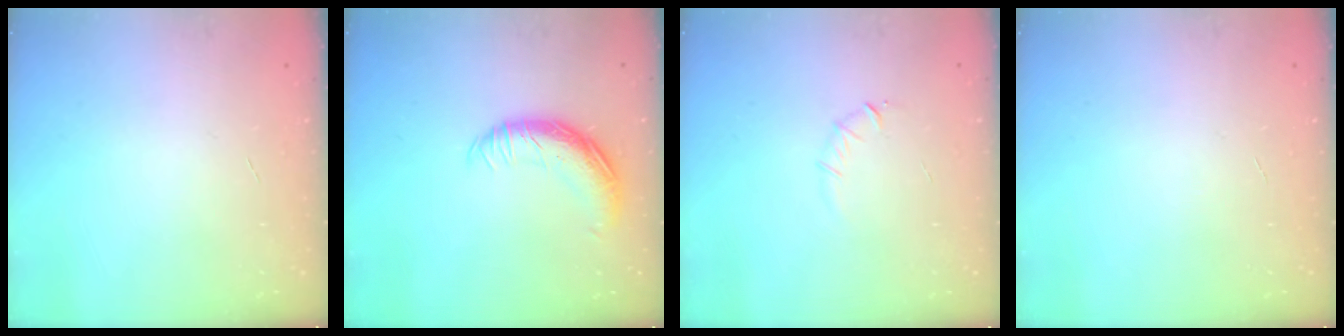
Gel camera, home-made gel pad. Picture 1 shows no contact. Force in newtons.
{"total": 14.7, "press": 14.7, "slide": 0.4}
{"total": 3.8, "press": 3.6, "slide": 1.1}
{"total": 0.0}